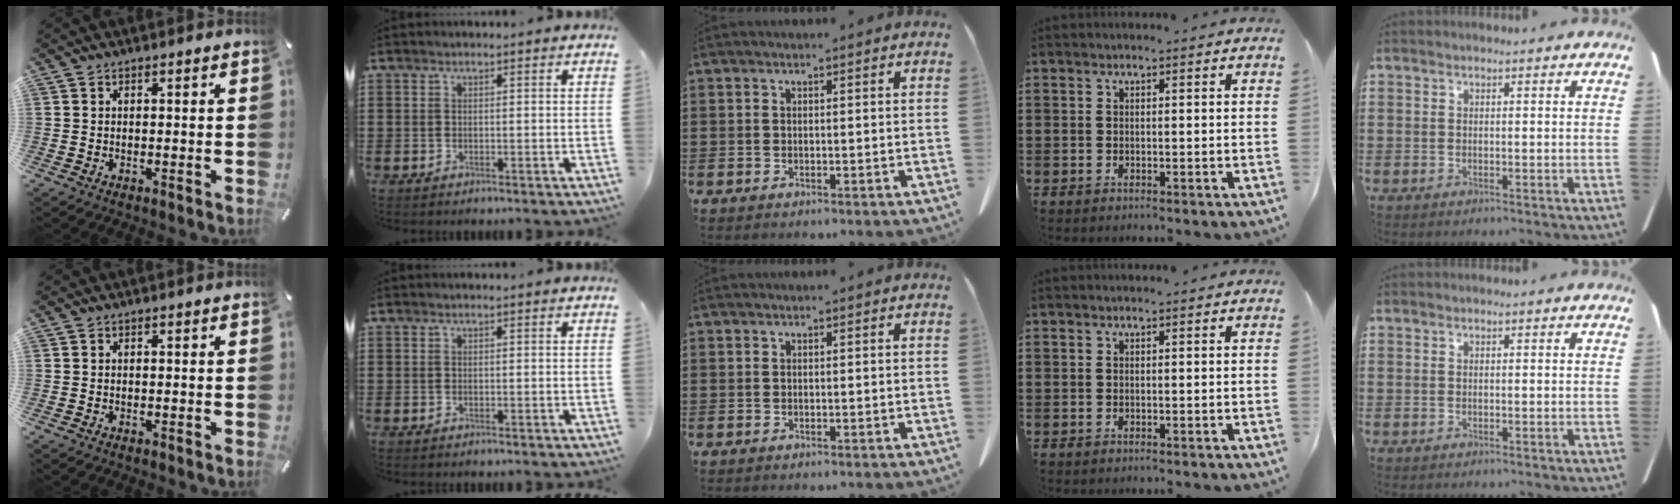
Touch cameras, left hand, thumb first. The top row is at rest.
{}